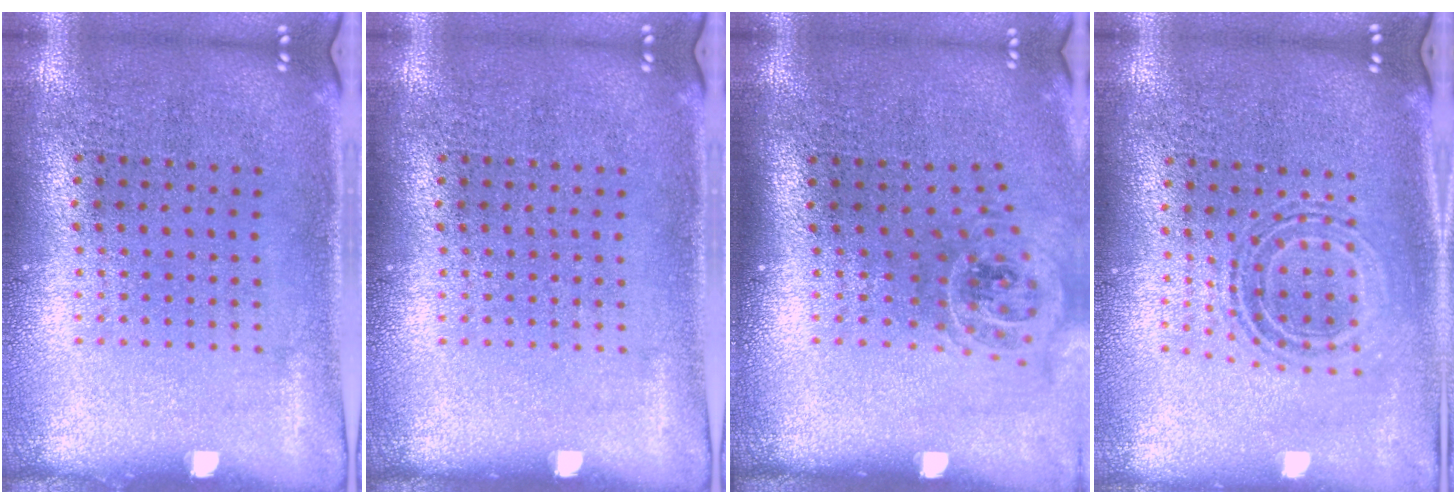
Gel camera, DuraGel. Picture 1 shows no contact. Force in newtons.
{"total": 0.0}
{"total": 1.1, "press": 1.0, "slide": 0.5}
{"total": 0.7, "press": 0.6, "slide": 0.3}